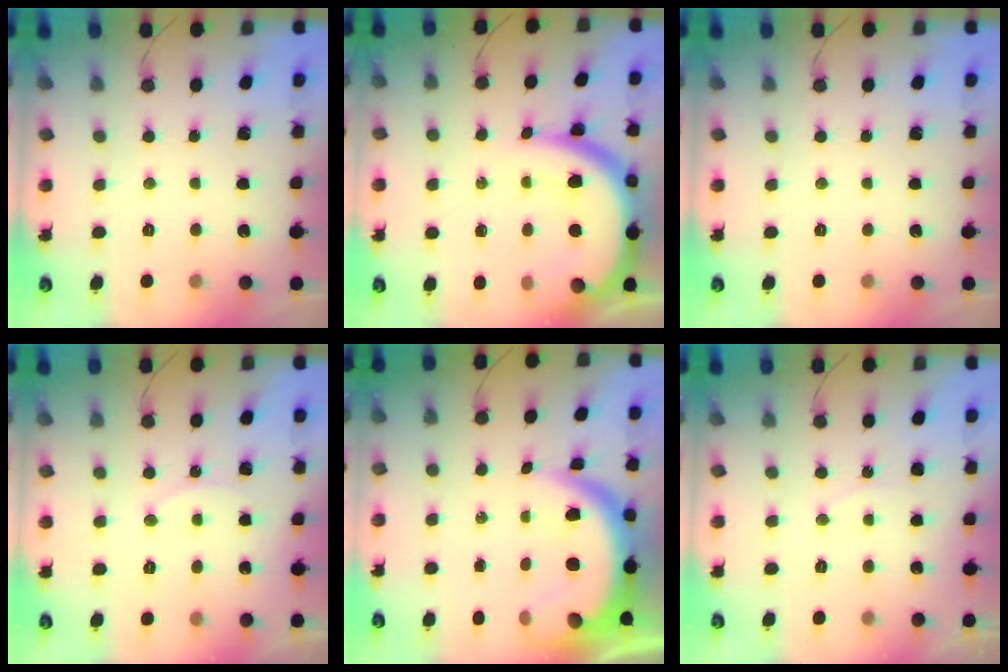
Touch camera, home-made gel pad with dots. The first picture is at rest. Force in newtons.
{"total": 16.6, "press": 16.5, "slide": 1.5}
{"total": 0.0}
{"total": 6.0, "press": 6.0, "slide": 0.2}
{"total": 12.1, "press": 12.0, "slide": 1.2}
{"total": 4.5, "press": 4.5, "slide": 0.5}